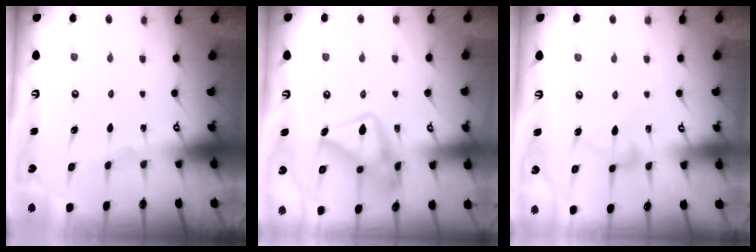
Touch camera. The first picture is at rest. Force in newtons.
{"total": 18.1, "press": 18.1, "slide": 1.2}
{"total": 3.6, "press": 3.6, "slide": 0.2}